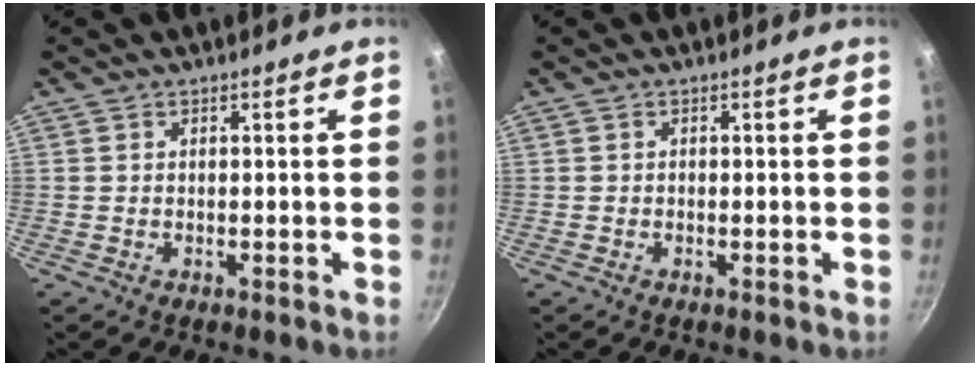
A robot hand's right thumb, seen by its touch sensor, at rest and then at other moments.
{"total": 0.0}